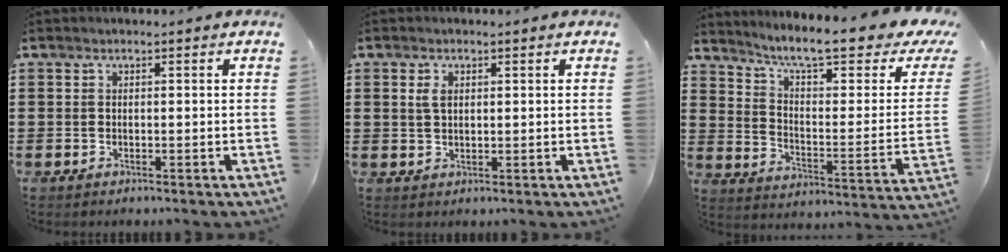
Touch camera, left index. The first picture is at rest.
{"total": 2.0, "force": [0.7, 1.2, 1.5], "torque": [-0.035, 0.005, 0.013]}
{"total": 9.3, "force": [7.0, 1.0, 6.0], "torque": [-0.119, -0.055, 0.107]}